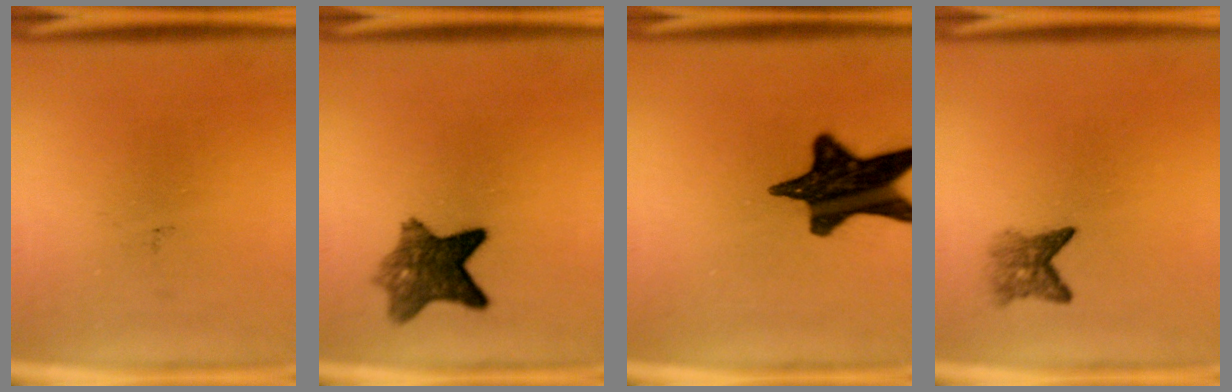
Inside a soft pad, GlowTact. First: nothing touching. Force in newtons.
{"total": 7.5}
{"total": 16.5}
{"total": 3.0}